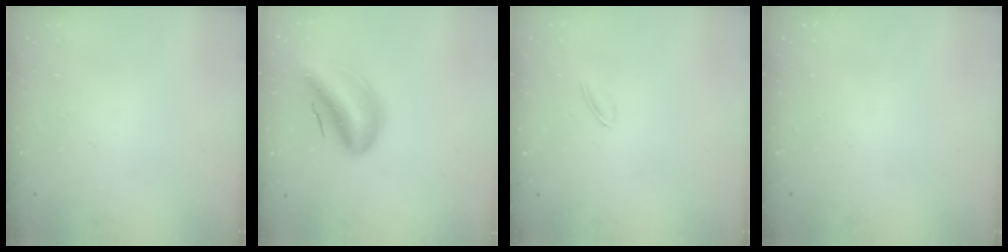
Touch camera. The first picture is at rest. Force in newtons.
{"total": 14.5, "press": 13.8, "slide": 4.5}
{"total": 2.7, "press": 2.6, "slide": 0.7}
{"total": 0.0}